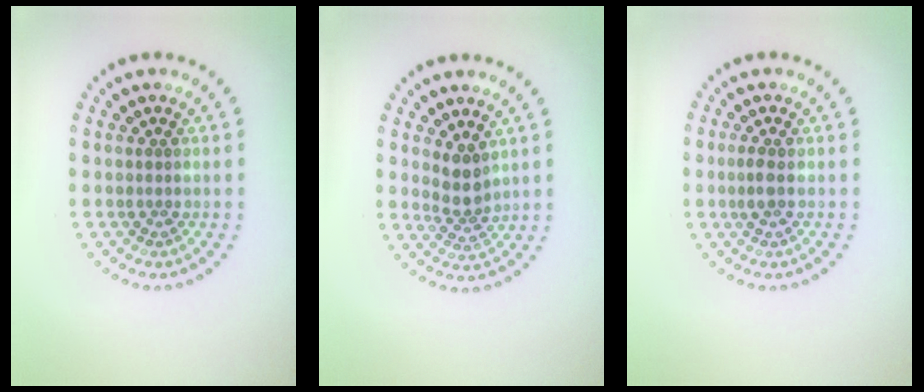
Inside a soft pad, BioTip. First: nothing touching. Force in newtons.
{"total": 2.5, "press": 1.9, "slide": 1.6}
{"total": 1.2, "press": 1.1, "slide": 0.4}